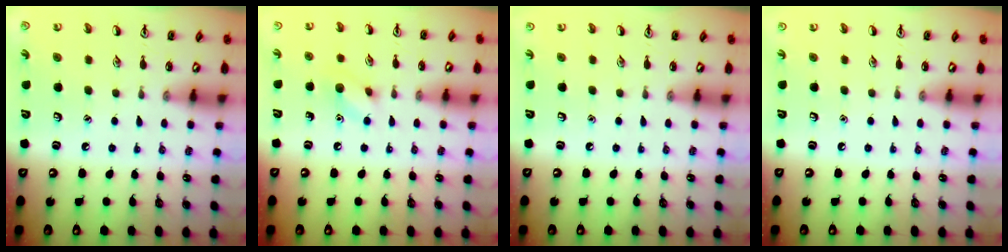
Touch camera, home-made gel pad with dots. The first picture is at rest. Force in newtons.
{"total": 7.4, "press": 7.4, "slide": 0.7}
{"total": 0.0}
{"total": 0.0}